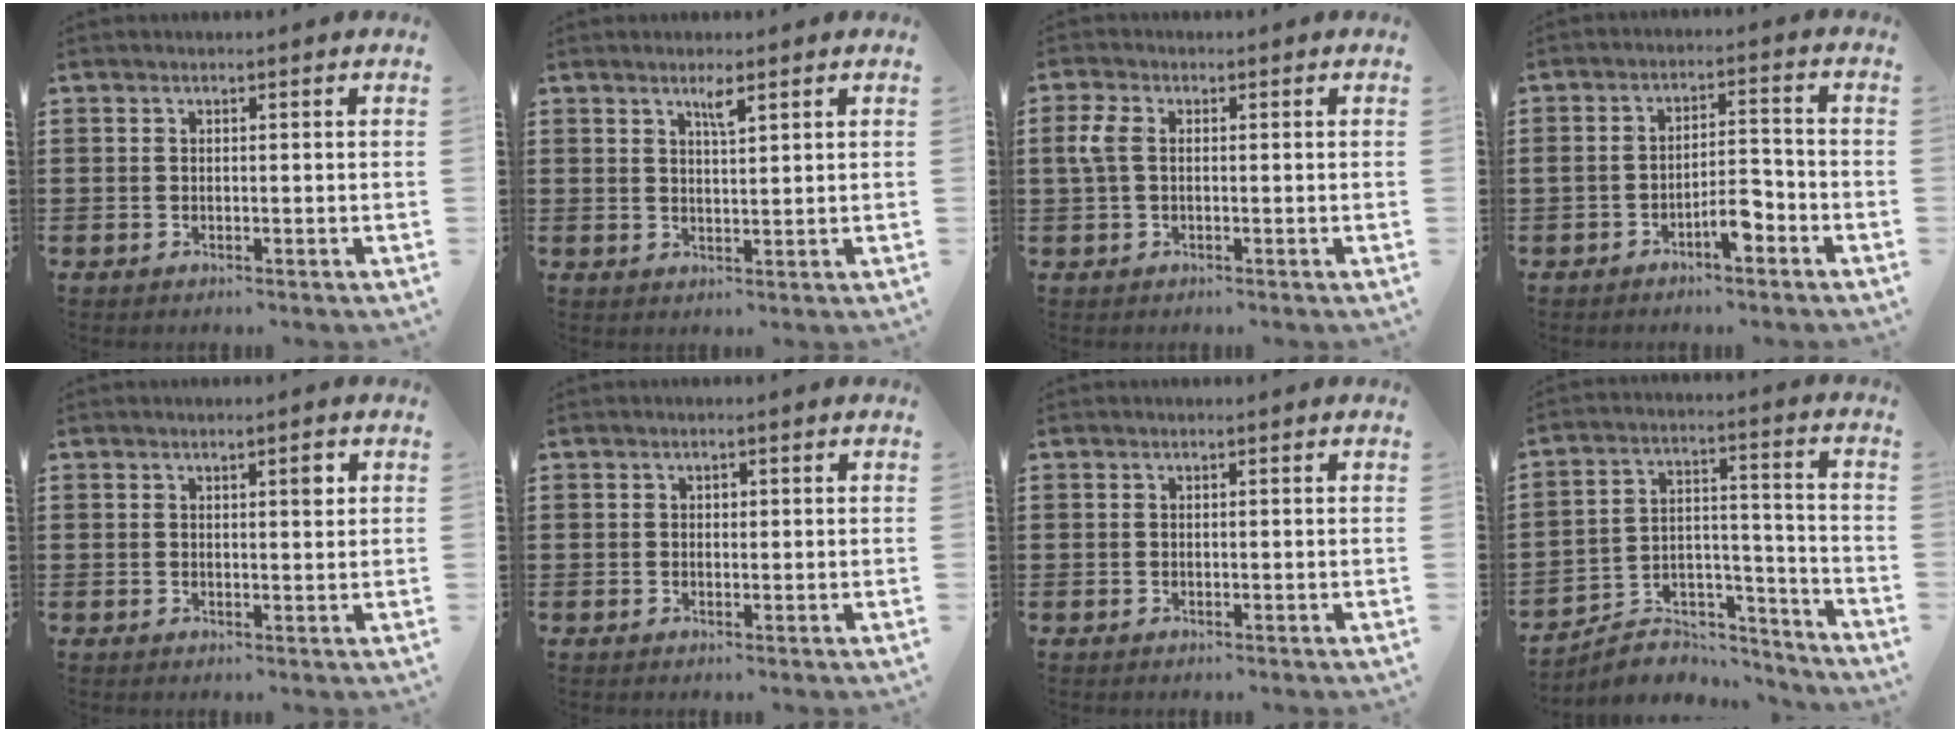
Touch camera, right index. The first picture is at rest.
{"total": 2.5, "force": [1.7, 0.4, 1.8], "torque": [-0.031, -0.001, 0.026]}
{"total": 3.3, "force": [0.1, 1.9, 2.7], "torque": [-0.080, -0.001, -0.006]}
{"total": 5.2, "force": [-3.2, 1.6, 3.9], "torque": [-0.069, 0.009, -0.059]}
{"total": 2.0, "force": [0.8, 0.6, 1.7], "torque": [-0.017, -0.001, 0.009]}
{"total": 0.6, "force": [0.1, 0.5, 0.3], "torque": [-0.007, 0.002, 0.003]}
{"total": 0.0}
{"total": 5.8, "force": [-5.1, 2.7, 0.7], "torque": [-0.015, 0.014, -0.099]}